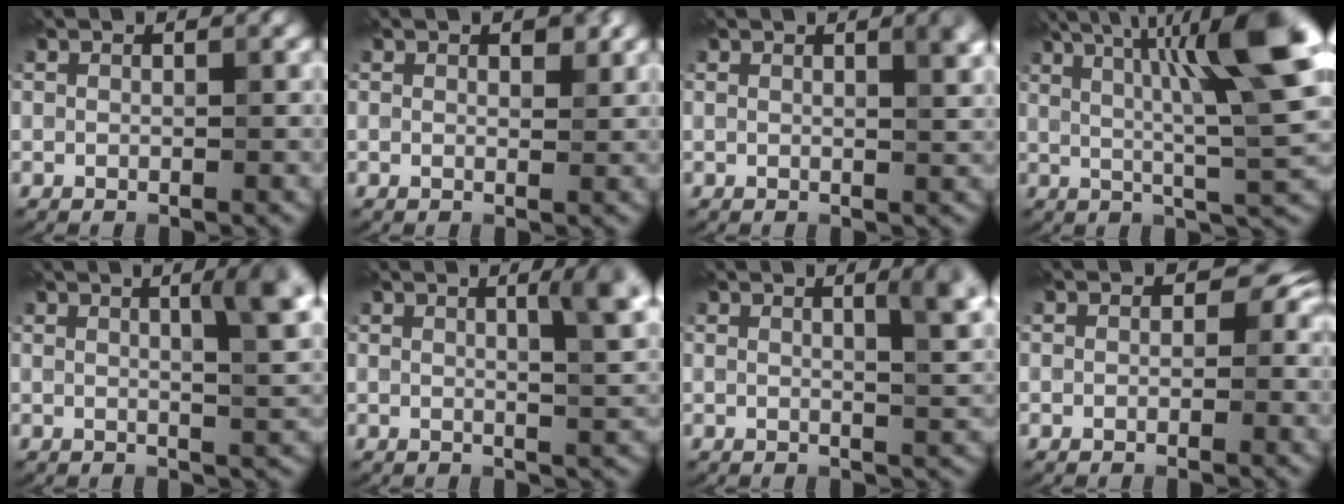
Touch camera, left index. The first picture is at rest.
{"total": 1.1, "force": [0.5, 0.5, 0.8], "torque": [-0.008, -0.001, 0.007]}
{"total": 2.5, "force": [0.8, 0.7, 2.3], "torque": [-0.018, 0.006, 0.006]}
{"total": 11.9, "force": [4.0, 1.8, 11.1], "torque": [-0.155, 0.016, 0.064]}
{"total": 5.3, "force": [1.7, 1.3, 4.9], "torque": [-0.049, 0.009, 0.022]}
{"total": 4.3, "force": [1.5, 1.0, 4.0], "torque": [-0.041, 0.005, 0.018]}
{"total": 3.9, "force": [1.3, 1.1, 3.6], "torque": [-0.034, 0.004, 0.014]}
{"total": 3.2, "force": [0.0, 2.5, 2.1], "torque": [0.003, 0.006, -0.012]}